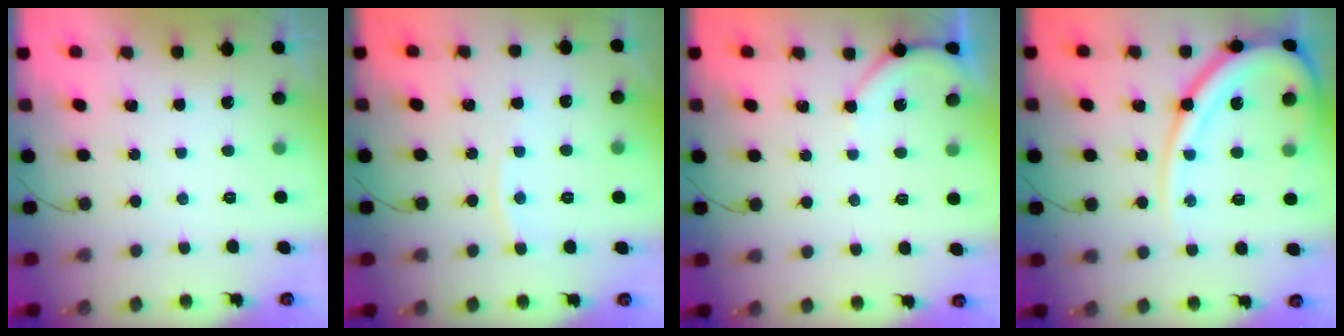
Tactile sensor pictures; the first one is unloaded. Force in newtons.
{"total": 4.8, "press": 4.8, "slide": 0.5}
{"total": 3.2, "press": 3.2, "slide": 0.5}
{"total": 16.9, "press": 16.8, "slide": 1.9}